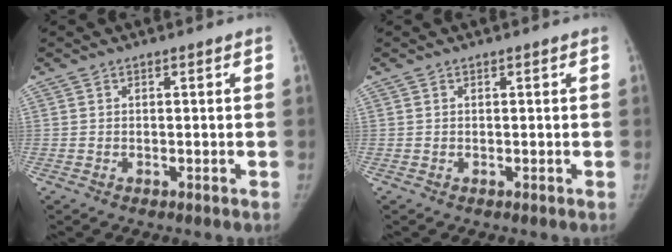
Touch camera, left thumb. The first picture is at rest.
{"total": 0.0}